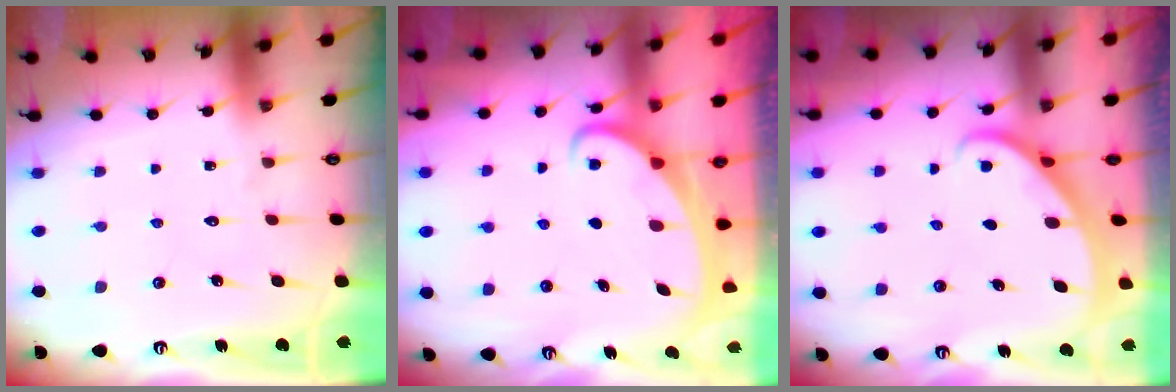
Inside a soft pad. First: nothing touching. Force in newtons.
{"total": 1.9, "press": 1.9, "slide": 0.3}
{"total": 2.2, "press": 2.2, "slide": 0.1}